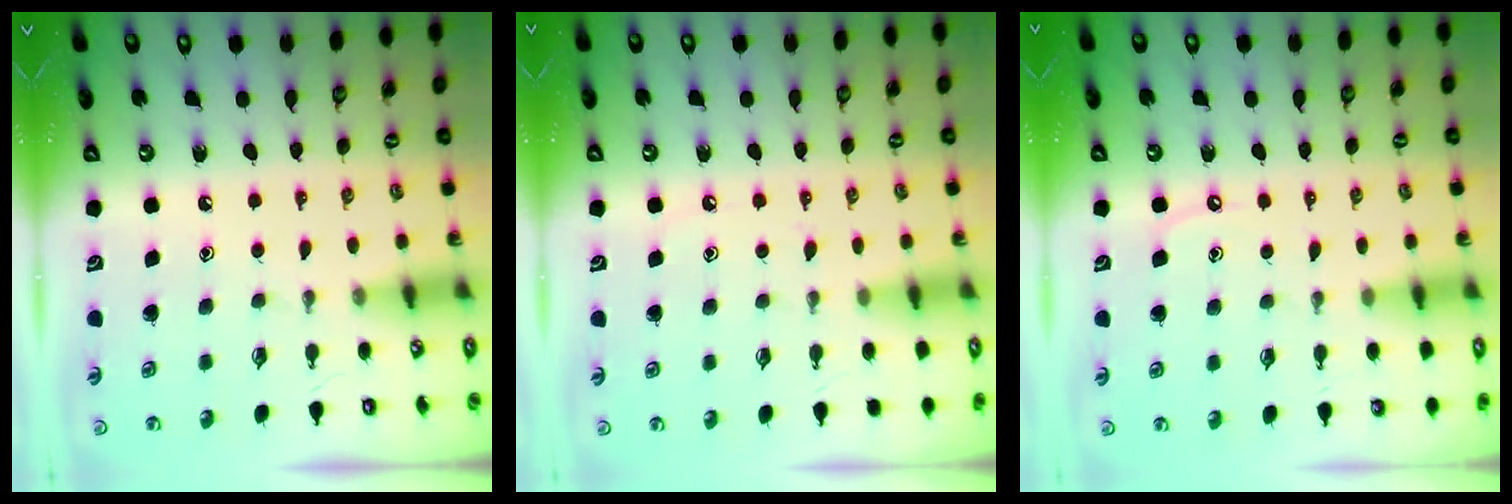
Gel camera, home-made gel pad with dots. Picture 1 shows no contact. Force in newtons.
{"total": 5.9, "press": 5.9, "slide": 0.9}
{"total": 3.8, "press": 3.8, "slide": 0.4}